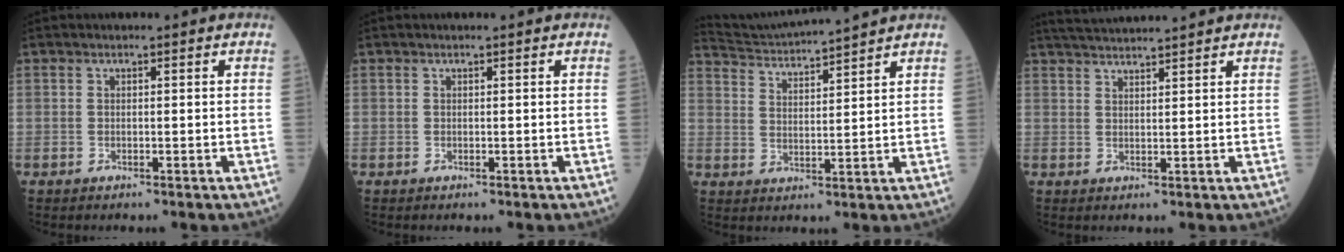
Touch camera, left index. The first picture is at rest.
{"total": 0.0}
{"total": 10.0, "force": [9.5, -1.6, 2.4], "torque": [-0.058, 0.014, 0.163]}
{"total": 7.4, "force": [6.9, -0.8, 2.4], "torque": [-0.046, 0.029, 0.110]}